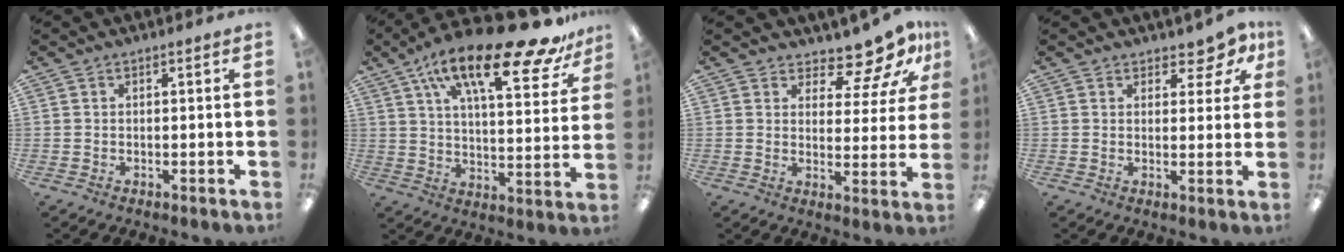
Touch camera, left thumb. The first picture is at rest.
{"total": 23.2, "force": [15.5, 7.2, 15.6], "torque": [-0.250, -0.091, 0.252]}
{"total": 10.6, "force": [9.1, 3.5, 4.1], "torque": [-0.062, -0.068, 0.163]}
{"total": 4.8, "force": [3.7, 2.5, 1.9], "torque": [-0.015, -0.021, 0.062]}